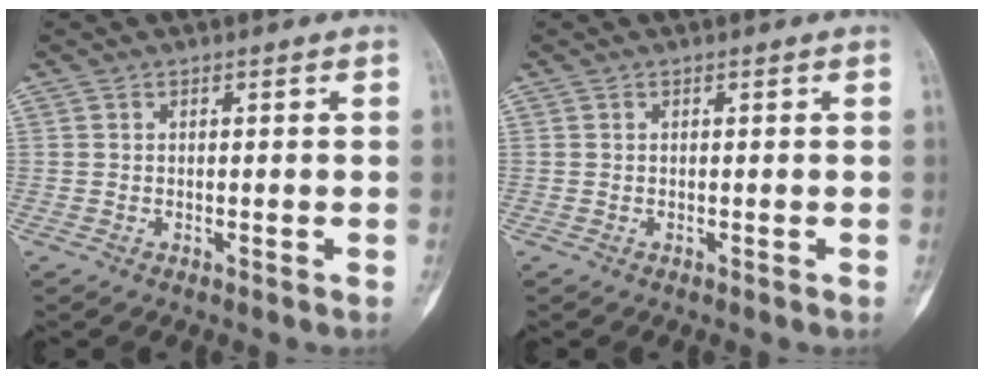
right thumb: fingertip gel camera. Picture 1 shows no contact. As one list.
[{"total": 0.0}]